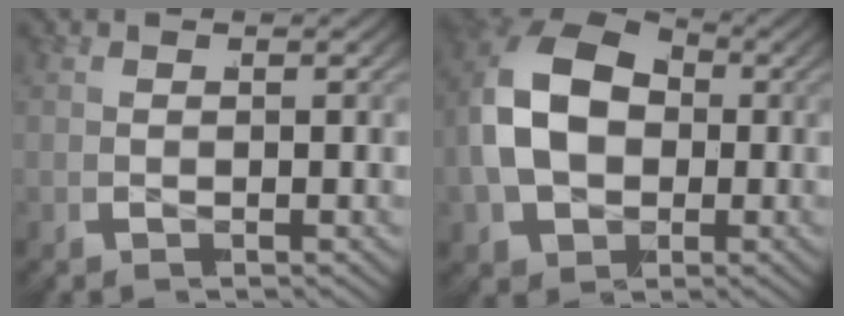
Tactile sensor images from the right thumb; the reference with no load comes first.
{"total": 13.4, "force": [1.7, 10.0, 8.8], "torque": [-0.219, -0.009, 0.033]}